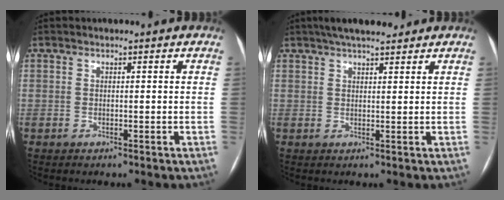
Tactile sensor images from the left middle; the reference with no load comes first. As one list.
[{"total": 6.7, "force": [5.4, 1.5, 3.6], "torque": [-0.052, 0.025, 0.087]}]